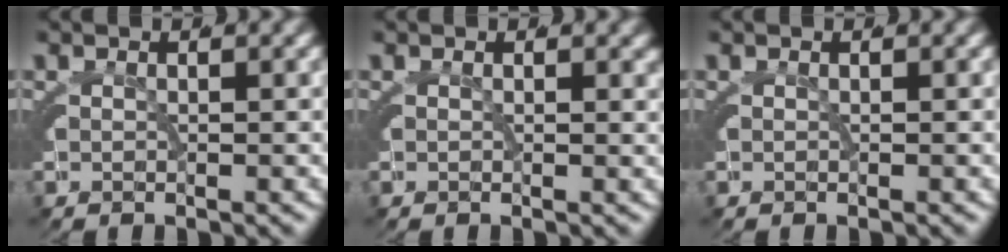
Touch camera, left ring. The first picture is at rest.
{"total": 0.7, "force": [0.5, 0.3, 0.4], "torque": [-0.003, -0.002, 0.005]}
{"total": 0.0}